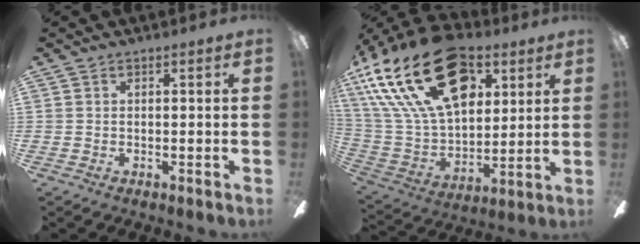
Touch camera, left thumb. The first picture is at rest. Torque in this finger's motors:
{"motor_torque": [2.06, 2.95, 1.43, -1.34, 0.90]}